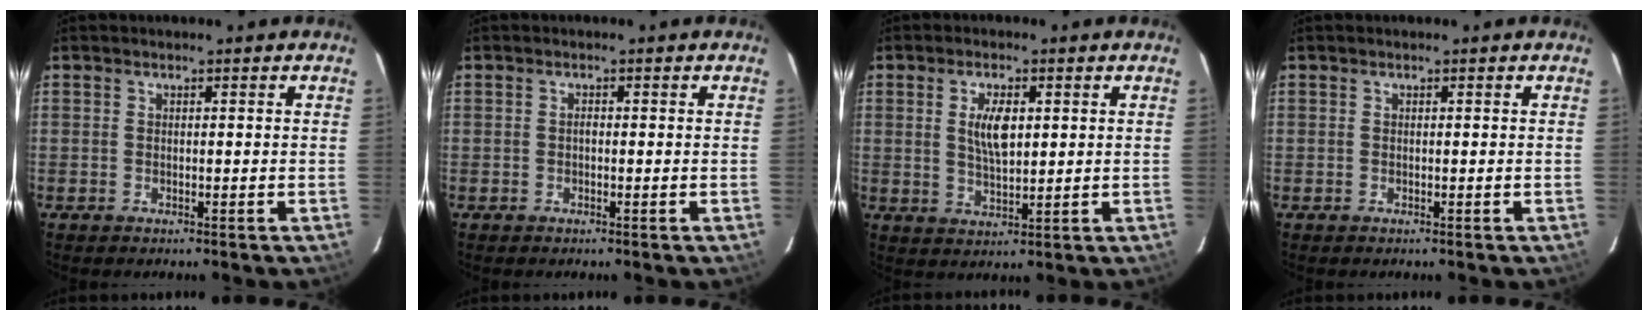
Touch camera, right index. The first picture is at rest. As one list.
[{"total": 0.6, "force": [-0.2, 0.3, 0.4], "torque": [-0.005, 0.005, -0.005]}, {"total": 5.9, "force": [1.4, 2.7, 5.1], "torque": [-0.092, 0.001, 0.030]}, {"total": 0.0}]